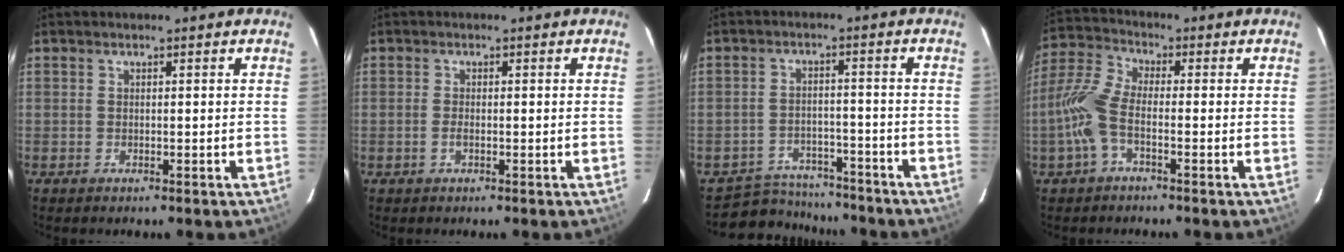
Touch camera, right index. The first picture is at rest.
{"total": 1.3, "force": [-0.5, 0.5, 1.0], "torque": [-0.024, 0.000, -0.011]}
{"total": 10.1, "force": [-9.2, 3.9, 1.3], "torque": [-0.048, 0.019, -0.129]}
{"total": 7.4, "force": [-2.6, 2.5, 6.5], "torque": [-0.160, 0.011, -0.061]}